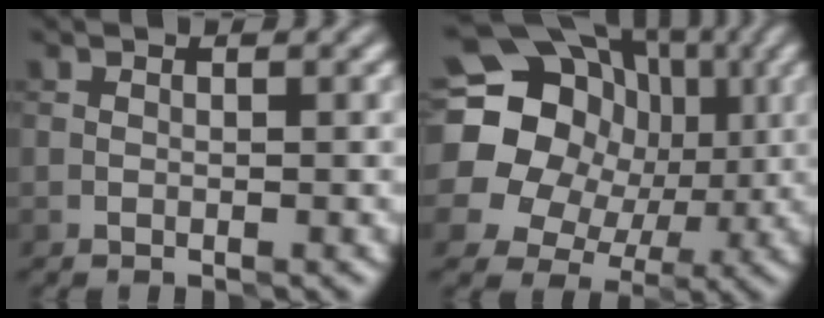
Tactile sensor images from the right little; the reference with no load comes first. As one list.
[{"total": 20.4, "force": [3.2, 18.6, 7.8], "torque": [-0.194, 0.039, 0.012]}]